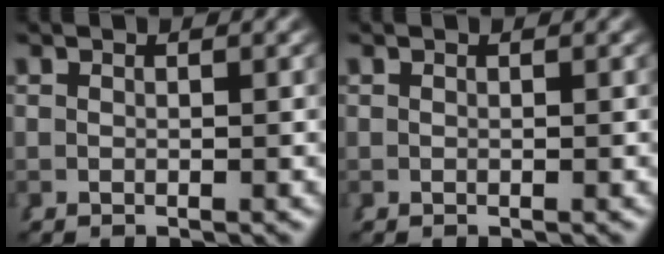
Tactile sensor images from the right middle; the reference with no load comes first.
{"total": 0.0}